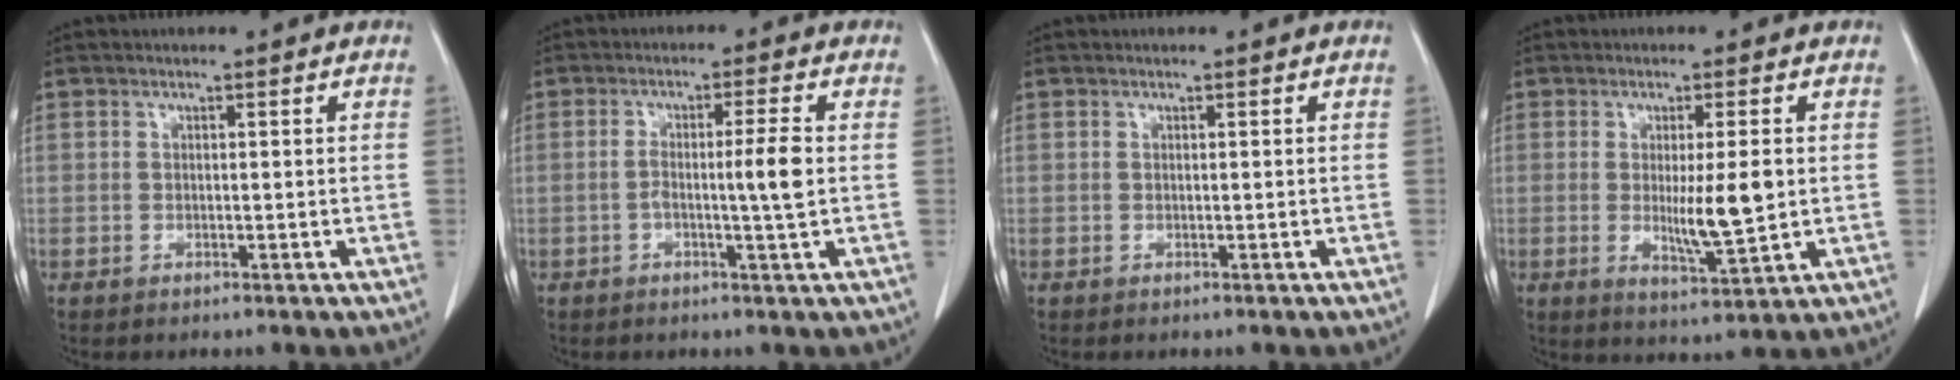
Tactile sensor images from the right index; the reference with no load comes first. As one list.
[{"total": 5.0, "force": [-0.4, -0.6, 5.0], "torque": [-0.085, 0.003, -0.008]}, {"total": 0.0}, {"total": 7.2, "force": [0.0, 0.8, 7.2], "torque": [-0.117, -0.017, 0.005]}]